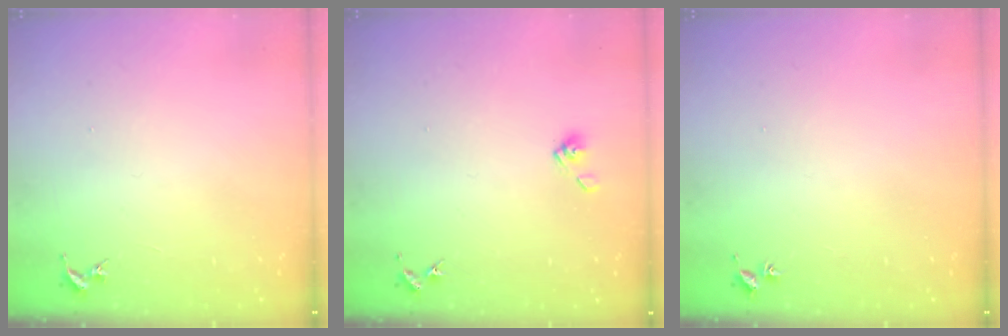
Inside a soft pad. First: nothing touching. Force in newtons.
{"total": 5.4, "press": 4.9, "slide": 2.3}
{"total": 1.8, "press": 1.8, "slide": 0.2}